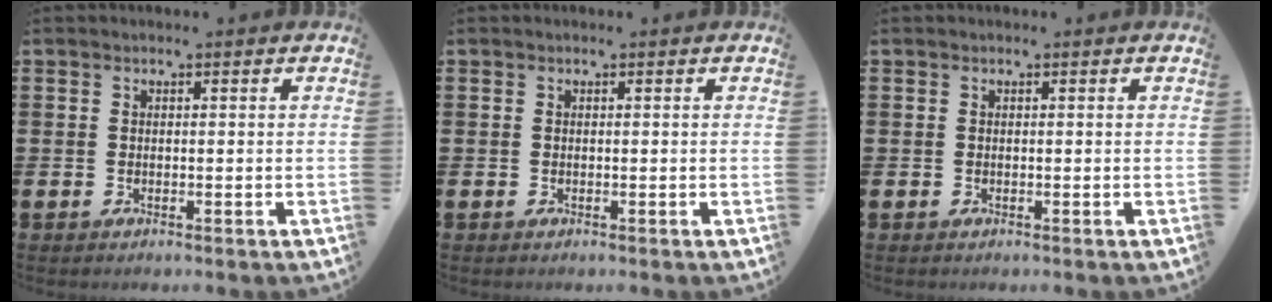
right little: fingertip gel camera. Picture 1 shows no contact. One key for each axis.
{"total": 0.0}
{"total": 0.0}